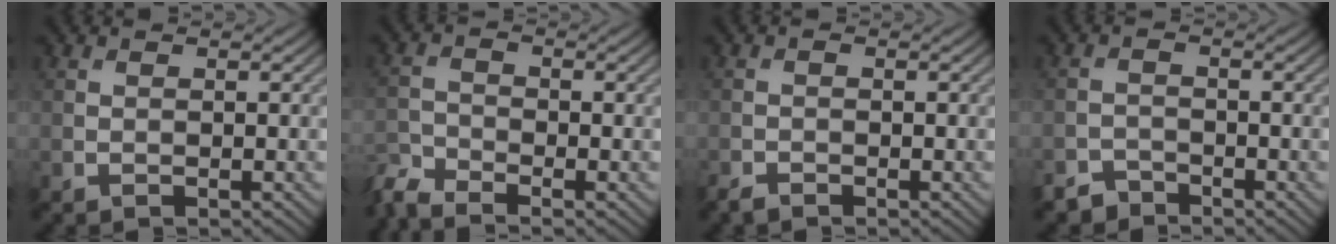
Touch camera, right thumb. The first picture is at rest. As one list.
[{"total": 3.9, "force": [-3.7, 0.7, 1.1], "torque": [-0.031, -0.012, -0.087]}, {"total": 1.2, "force": [-1.1, 0.3, 0.2], "torque": [-0.007, 0.000, -0.024]}, {"total": 2.4, "force": [-2.2, 0.8, 0.1], "torque": [0.001, 0.005, -0.047]}]